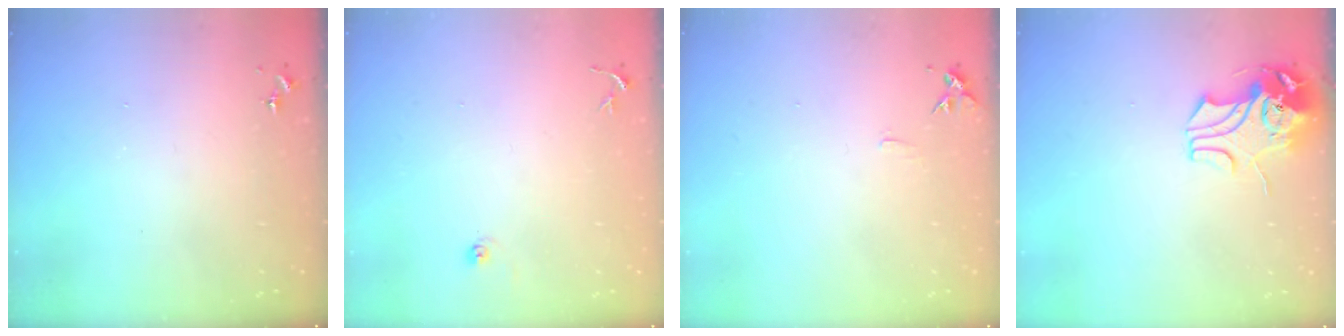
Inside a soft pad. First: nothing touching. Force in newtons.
{"total": 5.1, "press": 5.0, "slide": 0.4}
{"total": 5.5, "press": 5.4, "slide": 0.6}
{"total": 9.6, "press": 9.5, "slide": 1.4}